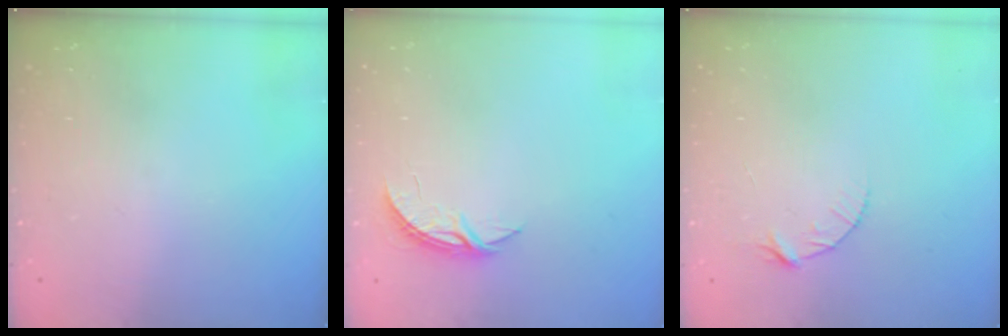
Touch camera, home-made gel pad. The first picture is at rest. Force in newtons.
{"total": 3.7, "press": 3.7, "slide": 0.3}
{"total": 5.5, "press": 5.4, "slide": 0.6}